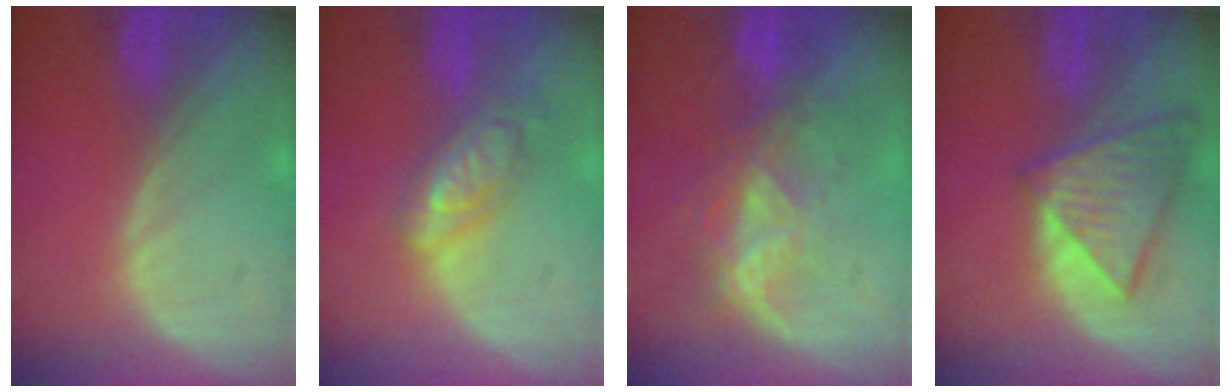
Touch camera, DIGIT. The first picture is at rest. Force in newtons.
{"total": 5.1, "press": 5.1, "slide": 0.2}
{"total": 6.4, "press": 5.9, "slide": 2.6}
{"total": 8.2, "press": 7.3, "slide": 3.8}